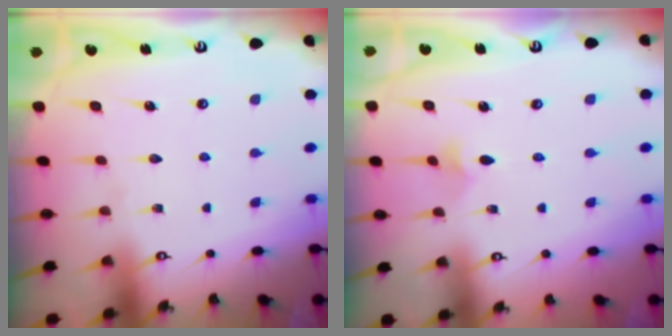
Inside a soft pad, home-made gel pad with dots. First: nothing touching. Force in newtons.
{"total": 2.3, "press": 2.3, "slide": 0.5}